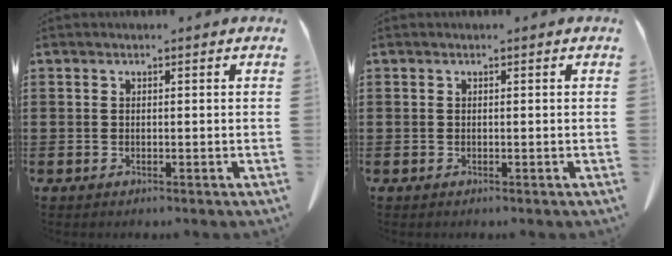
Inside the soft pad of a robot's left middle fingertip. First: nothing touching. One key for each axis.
{"total": 0.0}